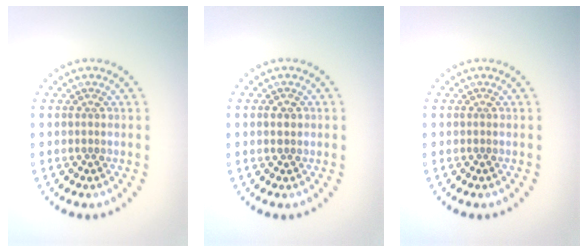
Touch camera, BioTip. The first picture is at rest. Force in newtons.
{"total": 0.9, "press": 0.8, "slide": 0.3}
{"total": 0.0}